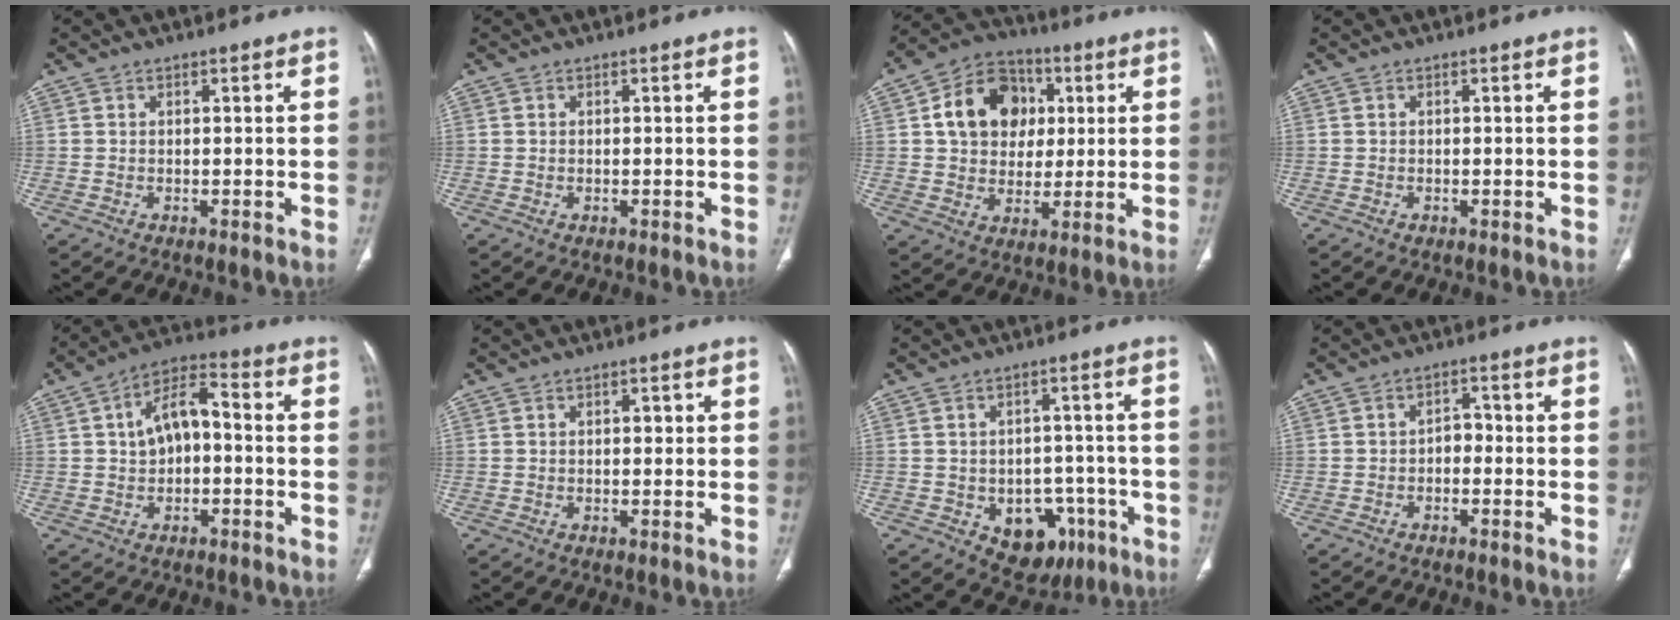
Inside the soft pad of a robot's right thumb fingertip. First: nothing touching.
{"total": 0.0}
{"total": 14.4, "force": [3.3, 11.6, 8.0], "torque": [-0.101, 0.007, 0.050]}
{"total": 0.0}
{"total": 9.4, "force": [0.4, 5.4, 7.7], "torque": [-0.123, 0.037, -0.004]}
{"total": 1.7, "force": [0.4, 1.0, 1.4], "torque": [-0.016, 0.003, 0.004]}
{"total": 10.7, "force": [-4.2, 7.7, 6.1], "torque": [-0.040, 0.028, -0.042]}
{"total": 2.6, "force": [-0.8, 1.8, 1.6], "torque": [-0.013, 0.018, -0.021]}